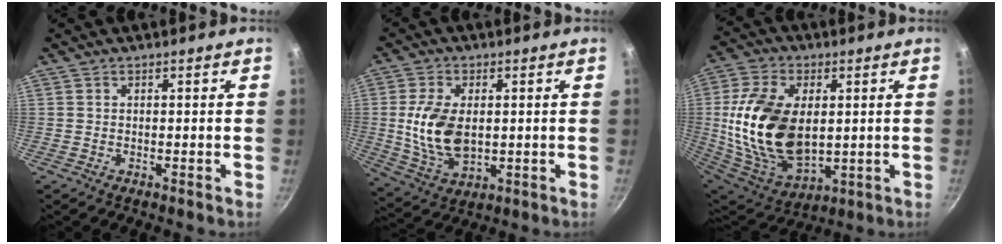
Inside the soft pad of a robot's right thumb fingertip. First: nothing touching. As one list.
[{"total": 12.4, "force": [0.6, 7.4, 9.8], "torque": [-0.181, -0.012, 0.018]}, {"total": 22.5, "force": [1.9, 13.8, 17.7], "torque": [-0.326, -0.013, 0.048]}]